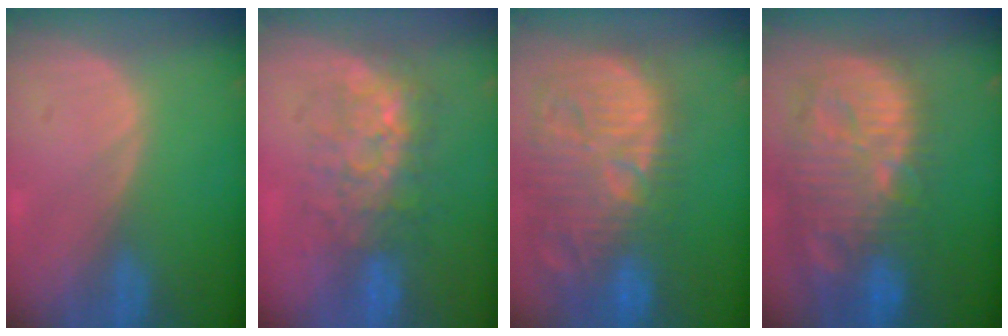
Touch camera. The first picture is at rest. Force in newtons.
{"total": 7.7, "press": 7.4, "slide": 1.8}
{"total": 15.5, "press": 13.5, "slide": 7.6}
{"total": 14.4, "press": 12.5, "slide": 7.0}